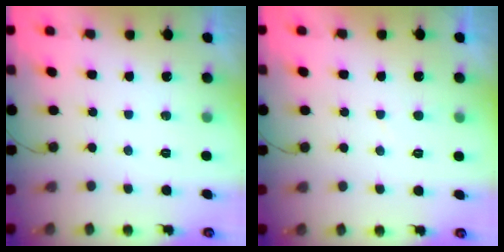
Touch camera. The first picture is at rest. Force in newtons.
{"total": 1.6, "press": 1.6, "slide": 0.2}